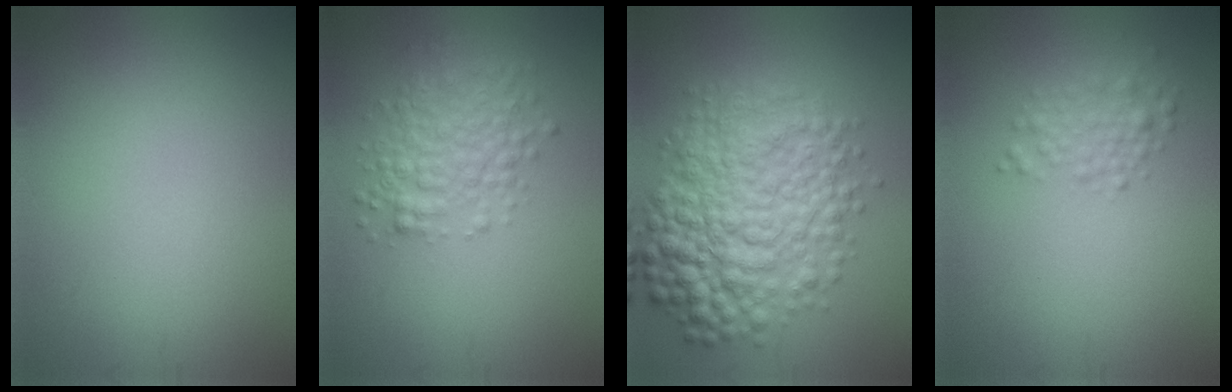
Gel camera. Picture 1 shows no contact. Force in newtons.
{"total": 4.1, "press": 4.1, "slide": 0.1}
{"total": 9.2, "press": 9.2, "slide": 0.1}
{"total": 2.2, "press": 2.2, "slide": 0.1}